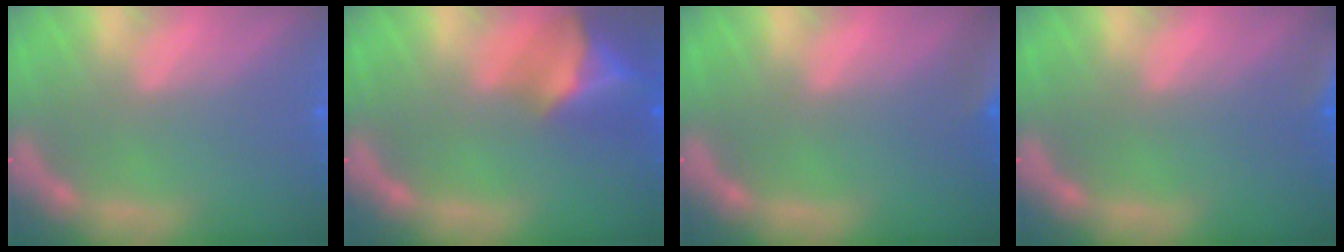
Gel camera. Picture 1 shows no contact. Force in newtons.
{"total": 7.5}
{"total": 7.5}
{"total": 3.5}